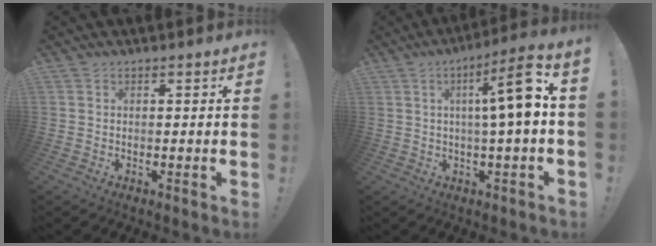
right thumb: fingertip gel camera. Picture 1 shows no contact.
{"total": 11.1, "force": [1.5, 0.5, 11.0], "torque": [-0.164, -0.003, 0.009]}